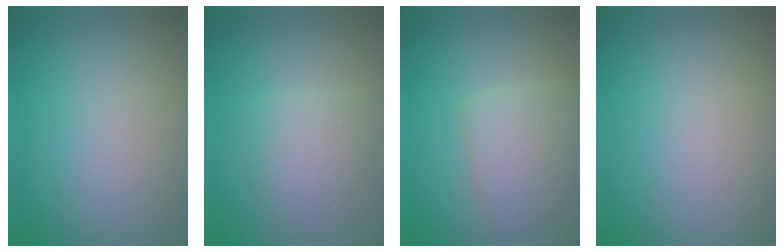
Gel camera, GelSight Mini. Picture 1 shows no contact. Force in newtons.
{"total": 2.3, "press": 2.3, "slide": 0.1}
{"total": 3.3, "press": 3.3, "slide": 0.2}
{"total": 0.0}